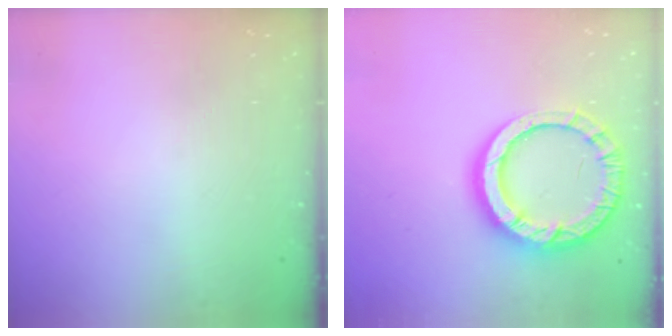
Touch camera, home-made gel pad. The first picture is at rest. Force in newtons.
{"total": 16.9, "press": 16.8, "slide": 1.4}